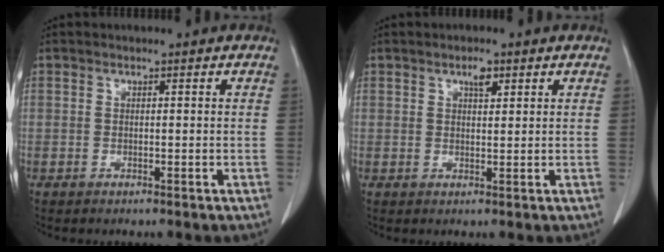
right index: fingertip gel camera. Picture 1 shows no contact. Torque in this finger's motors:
{"motor_torque": [0.01, 0.00, 0.00, 0.03]}